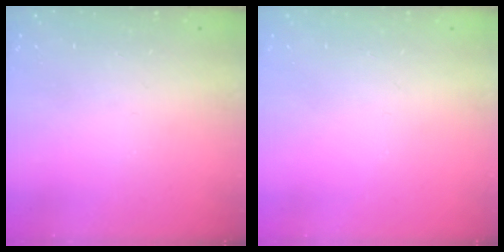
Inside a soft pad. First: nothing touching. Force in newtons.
{"total": 0.0}